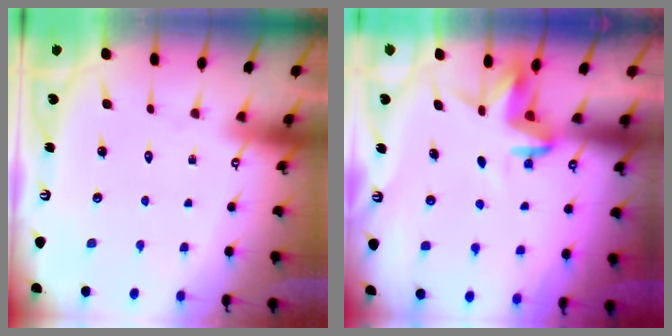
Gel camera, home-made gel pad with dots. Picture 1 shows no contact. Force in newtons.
{"total": 3.6, "press": 3.6, "slide": 0.2}